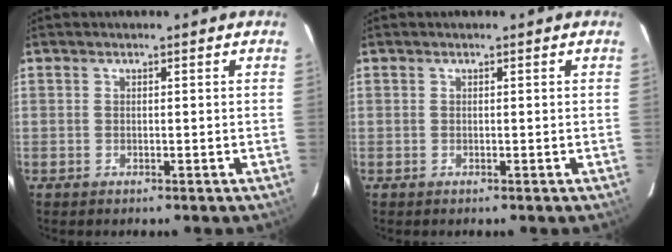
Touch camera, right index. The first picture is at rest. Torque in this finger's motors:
{"motor_torque": [0.00, 0.00, 0.05, 0.00]}